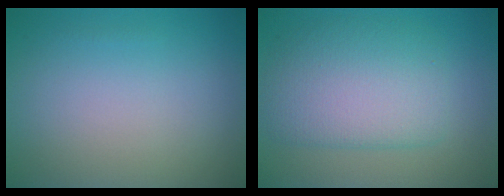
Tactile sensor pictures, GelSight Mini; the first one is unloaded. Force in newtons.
{"total": 6.0, "press": 6.0, "slide": 0.2}